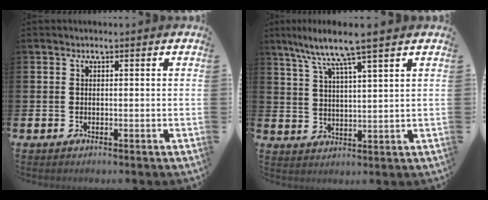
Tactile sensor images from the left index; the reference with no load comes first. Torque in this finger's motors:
{"motor_torque": [0.30, -0.51, 0.97, 0.21]}